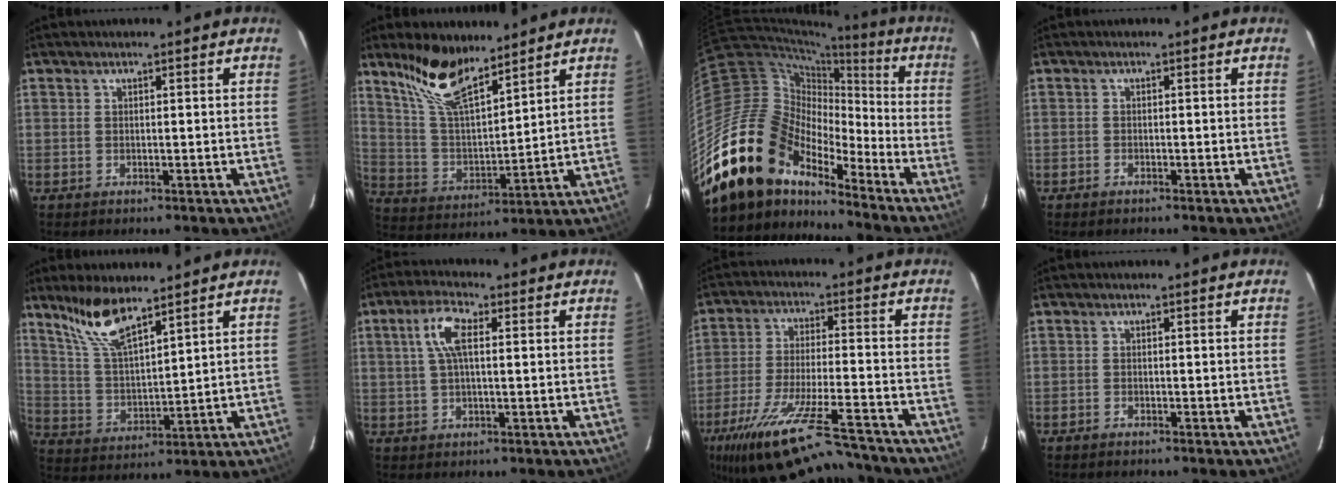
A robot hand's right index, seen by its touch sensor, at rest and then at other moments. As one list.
[{"total": 13.3, "force": [10.1, 4.2, 7.5], "torque": [-0.151, 0.011, 0.203]}, {"total": 22.1, "force": [-17.2, 11.1, 8.6], "torque": [-0.168, 0.014, -0.311]}, {"total": 1.0, "force": [-0.9, 0.4, 0.2], "torque": [-0.010, 0.001, -0.018]}, {"total": 10.4, "force": [7.9, 2.4, 6.4], "torque": [-0.124, 0.005, 0.166]}, {"total": 6.2, "force": [1.5, 2.3, 5.6], "torque": [-0.111, 0.014, 0.030]}, {"total": 22.6, "force": [-18.9, 3.8, 11.8], "torque": [-0.230, -0.053, -0.297]}, {"total": 0.8, "force": [-0.7, 0.3, 0.1], "torque": [-0.009, 0.002, -0.015]}]